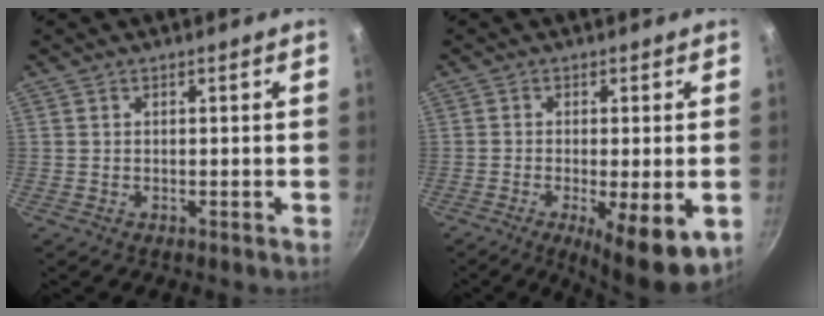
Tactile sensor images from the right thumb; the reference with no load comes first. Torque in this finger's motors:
{"motor_torque": [0.04, 0.53, -0.03, -0.01, 0.03]}